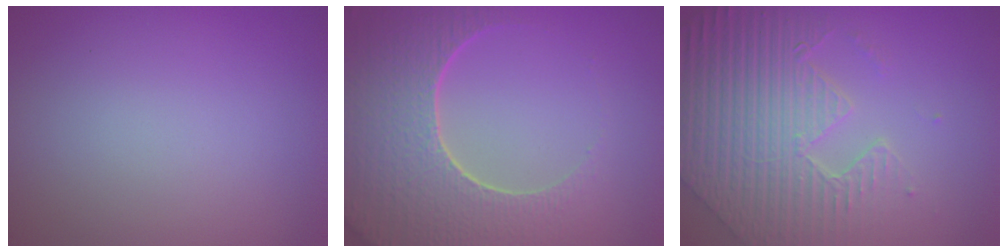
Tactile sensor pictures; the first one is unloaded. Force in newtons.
{"total": 8.7, "press": 6.4, "slide": 5.9}
{"total": 9.3, "press": 6.5, "slide": 6.6}